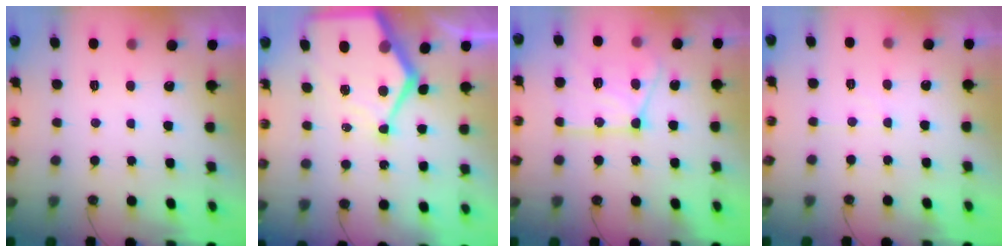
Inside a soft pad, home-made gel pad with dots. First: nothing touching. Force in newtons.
{"total": 18.4, "press": 18.3, "slide": 2.1}
{"total": 15.7, "press": 15.7, "slide": 1.3}
{"total": 4.6, "press": 4.5, "slide": 0.8}